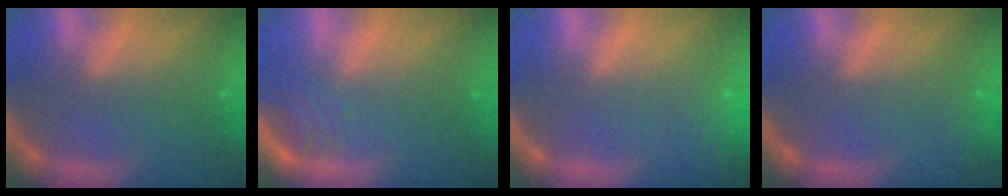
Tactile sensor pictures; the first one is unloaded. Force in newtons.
{"total": 2.5}
{"total": 8.5}
{"total": 3.0}